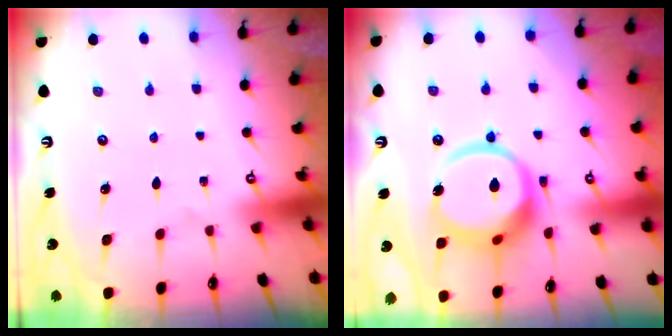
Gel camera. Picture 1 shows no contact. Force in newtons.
{"total": 16.2, "press": 16.1, "slide": 1.8}